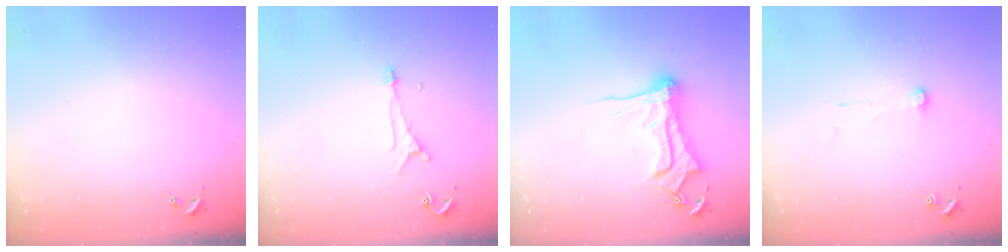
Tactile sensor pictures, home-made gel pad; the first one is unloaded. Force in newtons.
{"total": 5.6, "press": 5.6, "slide": 0.5}
{"total": 14.5, "press": 14.5, "slide": 1.1}
{"total": 5.4, "press": 5.4, "slide": 0.4}